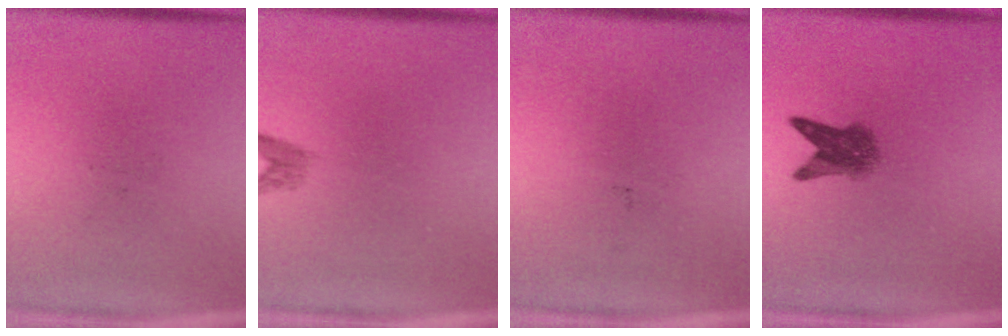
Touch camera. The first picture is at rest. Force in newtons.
{"total": 1.4}
{"total": 0.0}
{"total": 4.1}